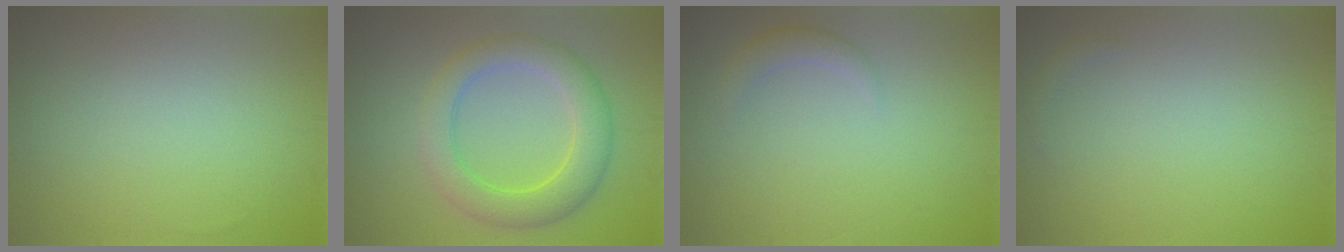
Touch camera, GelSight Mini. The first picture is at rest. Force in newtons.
{"total": 5.6, "press": 5.6, "slide": 0.1}
{"total": 1.5, "press": 1.5, "slide": 0.1}
{"total": 0.6, "press": 0.6, "slide": 0.1}